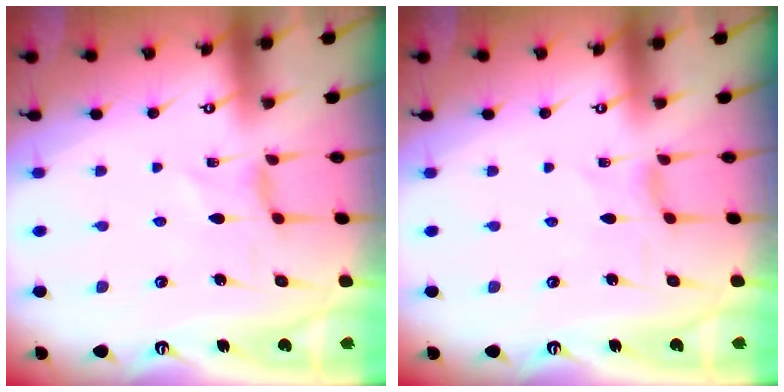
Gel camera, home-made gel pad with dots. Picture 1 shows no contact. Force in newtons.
{"total": 1.6, "press": 1.6, "slide": 0.3}